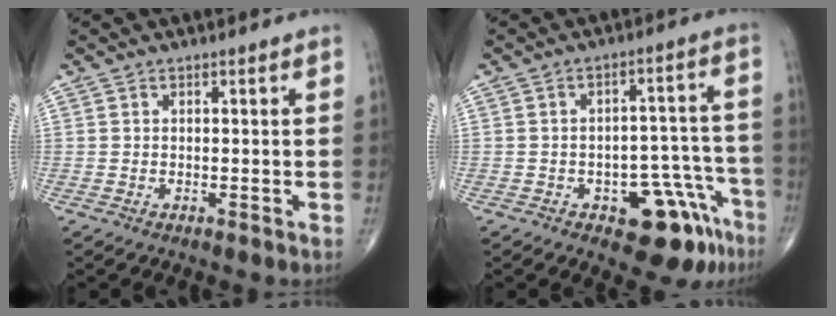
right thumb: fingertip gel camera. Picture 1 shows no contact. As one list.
[{"total": 12.1, "force": [-6.8, 5.8, 8.1], "torque": [-0.053, 0.055, -0.081]}]